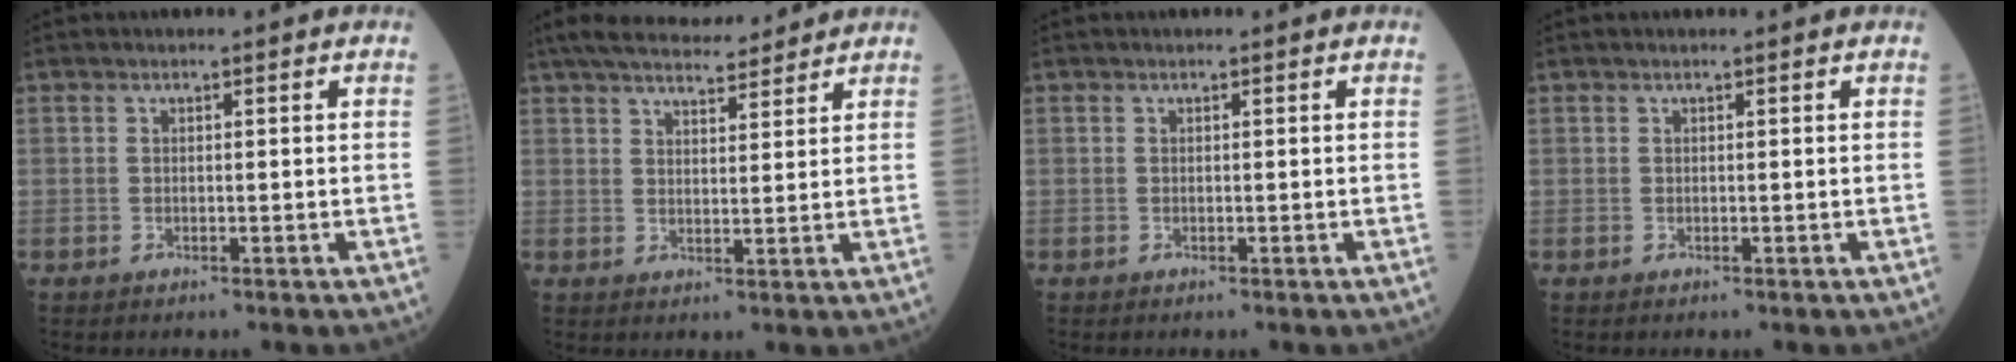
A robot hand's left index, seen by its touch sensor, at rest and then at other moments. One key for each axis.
{"total": 13.5, "fx": 12.0, "fy": 2.5, "fz": 5.8, "tx": -0.096, "ty": 0.028, "tz": 0.181}
{"total": 0.0}
{"total": 0.0}